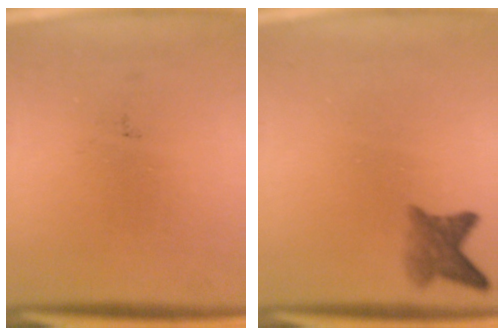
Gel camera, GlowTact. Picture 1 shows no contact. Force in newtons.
{"total": 3.4}